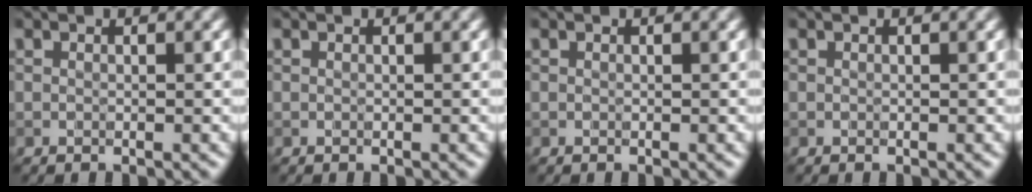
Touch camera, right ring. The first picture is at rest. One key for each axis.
{"total": 0.0}
{"total": 0.0}
{"total": 0.0}